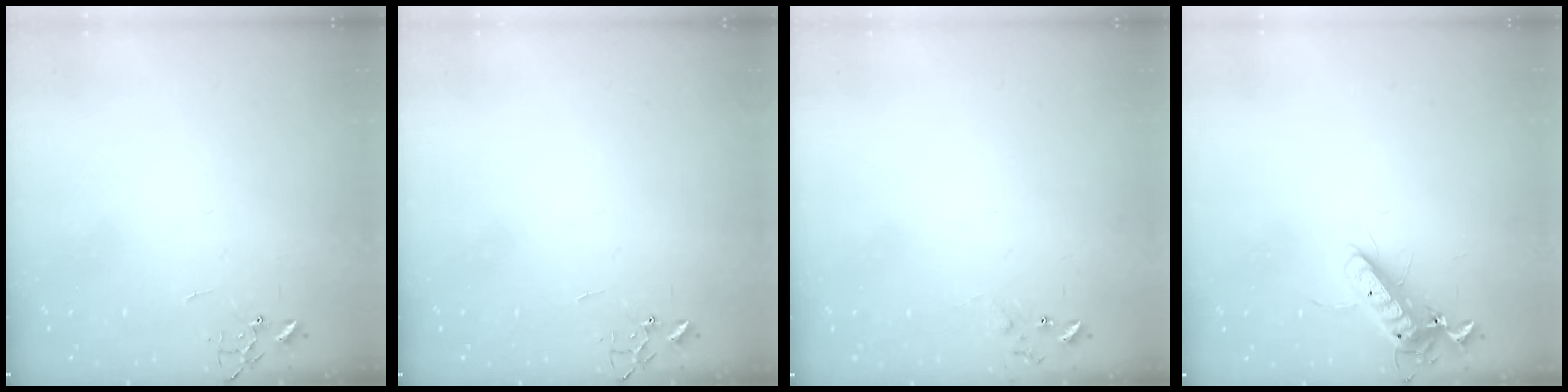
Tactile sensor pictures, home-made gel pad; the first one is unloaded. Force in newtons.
{"total": 0.0}
{"total": 5.1, "press": 5.0, "slide": 0.8}
{"total": 12.2, "press": 12.1, "slide": 1.7}